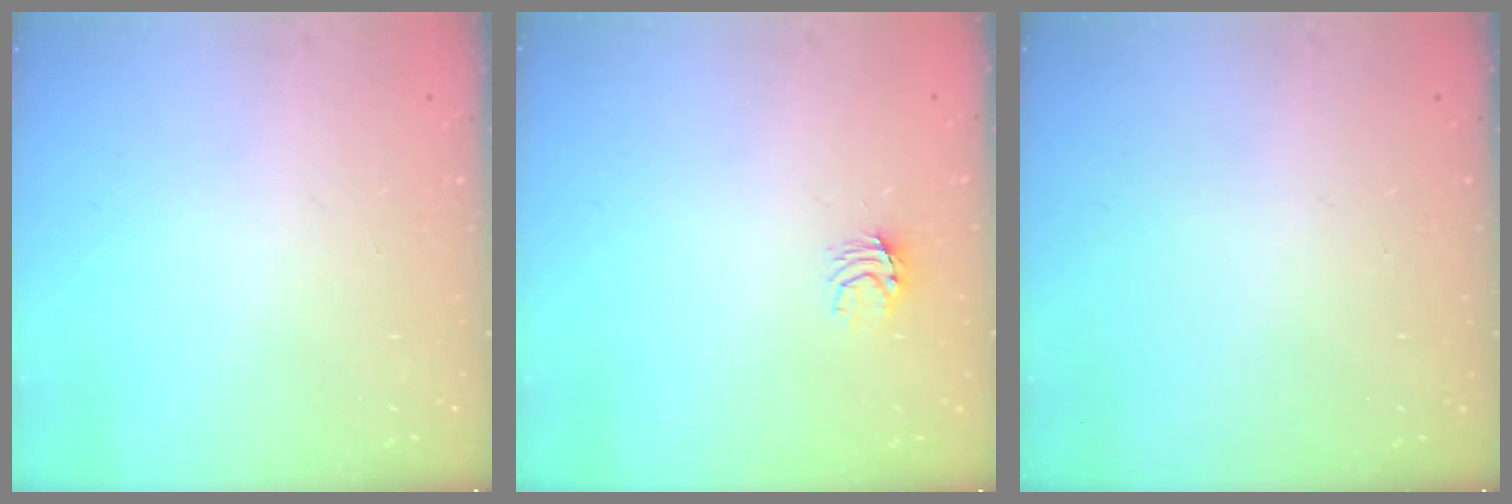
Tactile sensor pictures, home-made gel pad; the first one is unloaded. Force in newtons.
{"total": 4.6, "press": 4.6, "slide": 0.5}
{"total": 0.0}